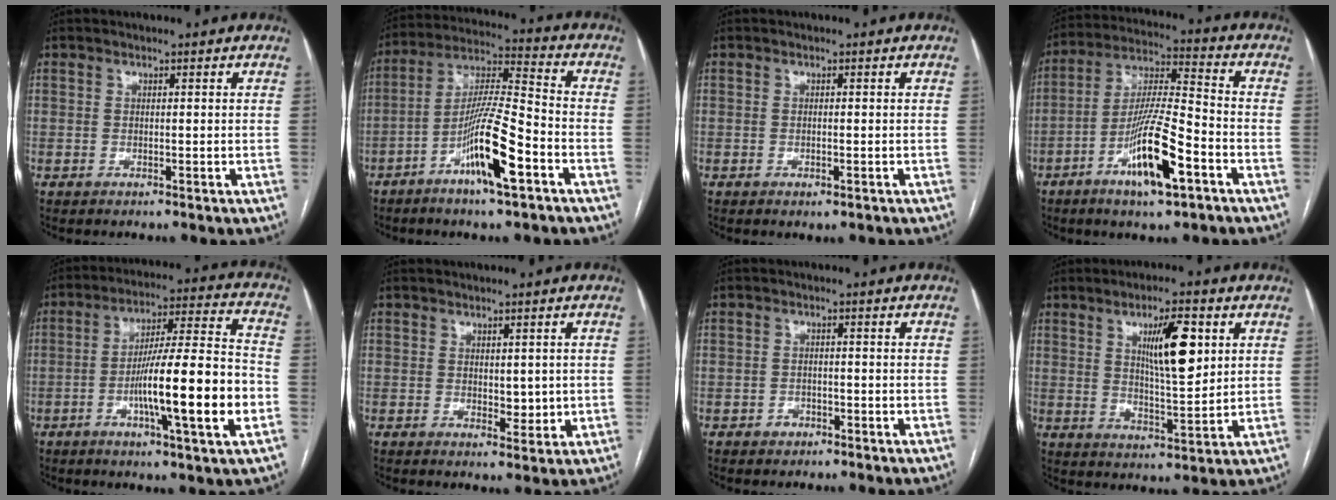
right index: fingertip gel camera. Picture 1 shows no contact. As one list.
[{"total": 12.8, "force": [-5.8, 0.9, 11.3], "torque": [-0.214, 0.000, -0.107]}, {"total": 1.0, "force": [-0.5, 0.3, 0.8], "torque": [-0.017, -0.004, -0.003]}, {"total": 13.6, "force": [-6.2, 1.8, 11.9], "torque": [-0.225, -0.007, -0.112]}, {"total": 17.3, "force": [-4.6, 0.4, 16.6], "torque": [-0.274, 0.001, -0.075]}, {"total": 2.9, "force": [0.2, 1.7, 2.3], "torque": [-0.029, -0.007, 0.009]}, {"total": 1.7, "force": [-1.0, 1.3, 0.4], "torque": [-0.005, 0.006, -0.017]}, {"total": 9.9, "force": [3.5, 2.1, 9.0], "torque": [-0.151, -0.001, 0.061]}]